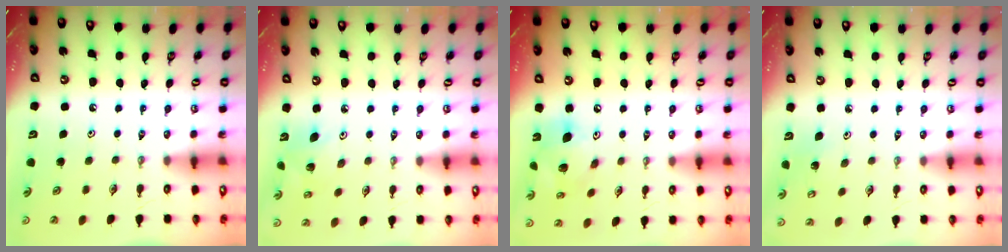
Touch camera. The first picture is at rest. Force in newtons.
{"total": 4.8, "press": 4.8, "slide": 0.2}
{"total": 15.1, "press": 14.9, "slide": 2.6}
{"total": 2.8, "press": 2.7, "slide": 0.7}